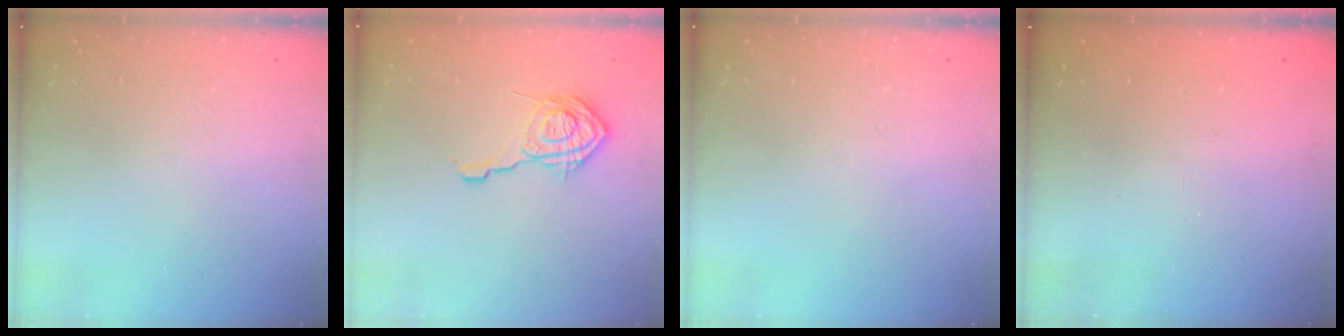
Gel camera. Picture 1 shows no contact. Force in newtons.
{"total": 14.9, "press": 14.9, "slide": 0.5}
{"total": 0.0}
{"total": 2.3, "press": 2.2, "slide": 0.7}